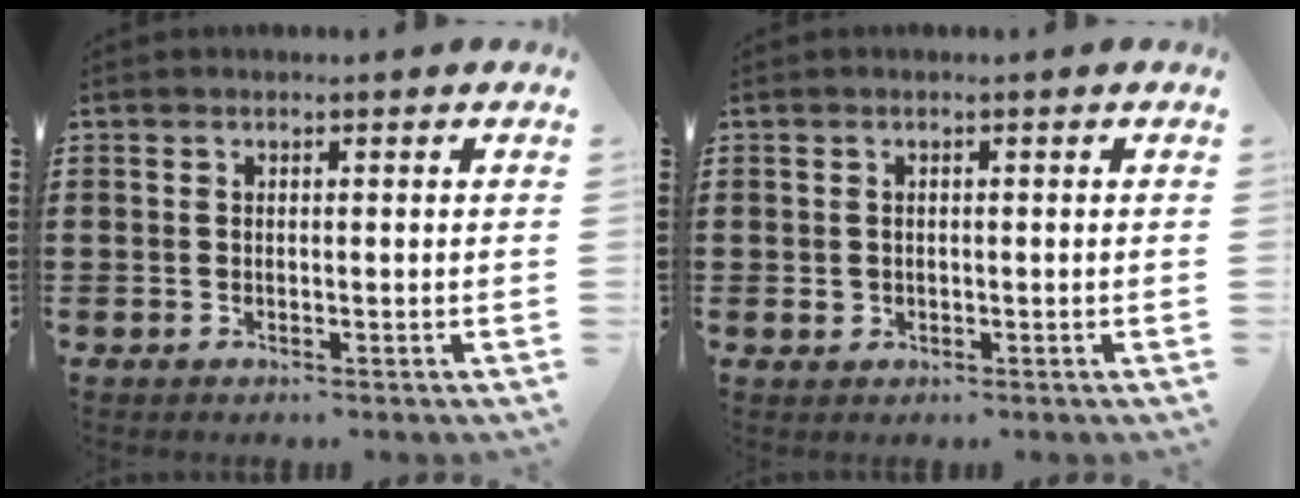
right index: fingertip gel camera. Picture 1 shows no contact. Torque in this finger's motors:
{"motor_torque": [1.10, 1.04, 0.04, 0.02]}